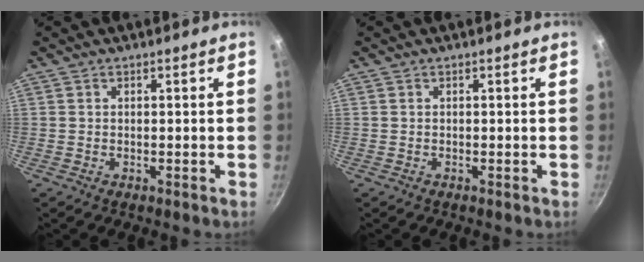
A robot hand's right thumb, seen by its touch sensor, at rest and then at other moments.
{"total": 0.0}